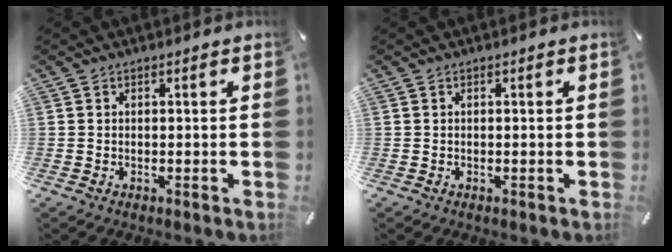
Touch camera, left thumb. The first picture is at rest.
{"total": 0.0}